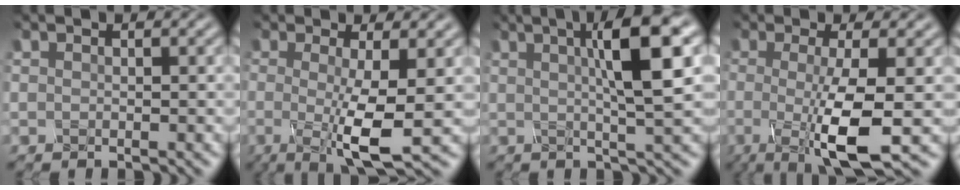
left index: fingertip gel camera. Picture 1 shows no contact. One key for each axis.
{"total": 6.1, "fx": -1.2, "fy": 1.1, "fz": 5.8, "tx": -0.088, "ty": -0.013, "tz": -0.022}
{"total": 7.7, "fx": 1.9, "fy": 1.6, "fz": 7.3, "tx": -0.095, "ty": 0.009, "tz": 0.025}
{"total": 7.2, "fx": -2.1, "fy": 1.3, "fz": 6.8, "tx": -0.101, "ty": -0.010, "tz": -0.039}